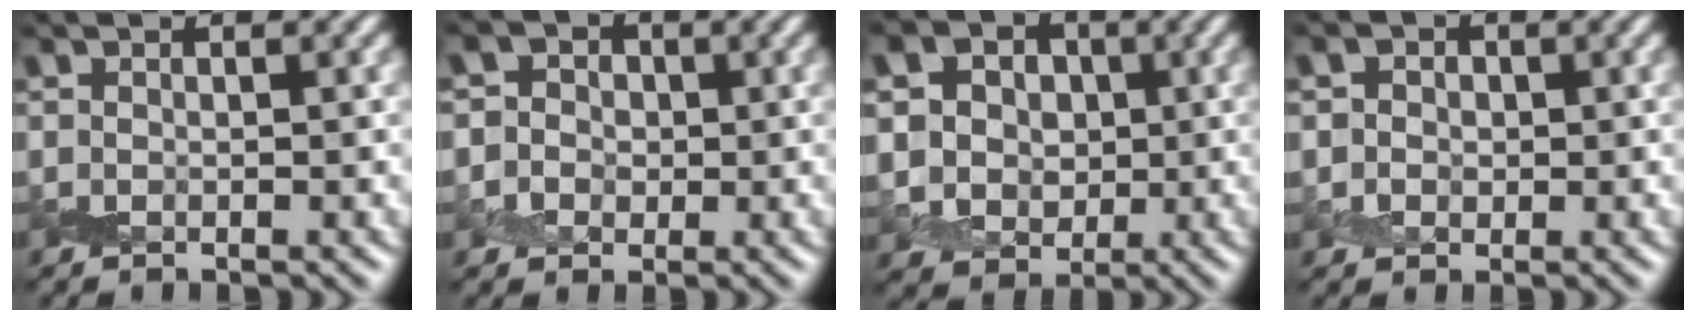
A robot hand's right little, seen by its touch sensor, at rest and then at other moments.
{"total": 4.5, "force": [0.6, 4.1, 1.6], "torque": [-0.004, 0.023, -0.012]}
{"total": 8.6, "force": [2.3, 7.3, 3.9], "torque": [-0.087, 0.023, 0.026]}
{"total": 2.5, "force": [0.4, 2.3, 1.0], "torque": [-0.002, 0.005, -0.001]}